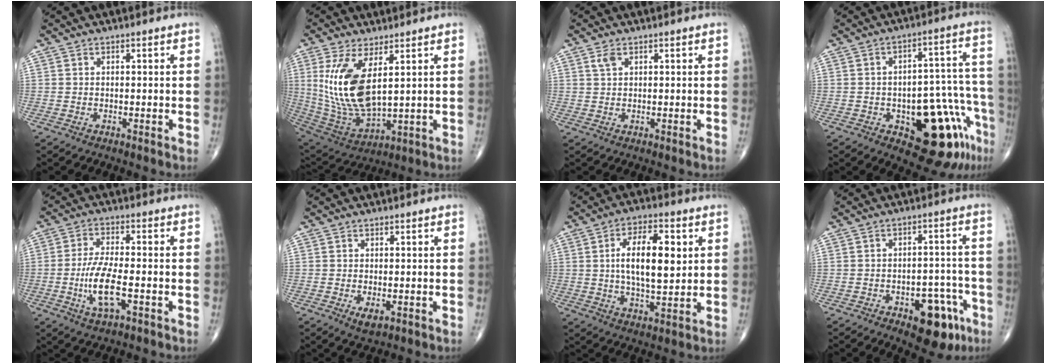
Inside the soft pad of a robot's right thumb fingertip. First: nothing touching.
{"total": 15.7, "force": [4.0, 6.7, 13.6], "torque": [-0.275, -0.029, 0.100]}
{"total": 1.8, "force": [1.0, 0.9, 1.2], "torque": [-0.024, 0.003, 0.023]}
{"total": 17.1, "force": [-8.0, 7.0, 13.4], "torque": [-0.118, 0.067, -0.092]}
{"total": 9.0, "force": [-2.5, 3.0, 8.1], "torque": [-0.165, 0.008, -0.045]}
{"total": 2.6, "force": [-0.8, 1.3, 2.1], "torque": [-0.034, -0.005, -0.011]}
{"total": 12.9, "force": [2.4, 5.5, 11.4], "torque": [-0.184, -0.004, 0.042]}
{"total": 11.4, "force": [-5.6, 5.8, 8.0], "torque": [-0.066, 0.043, -0.068]}